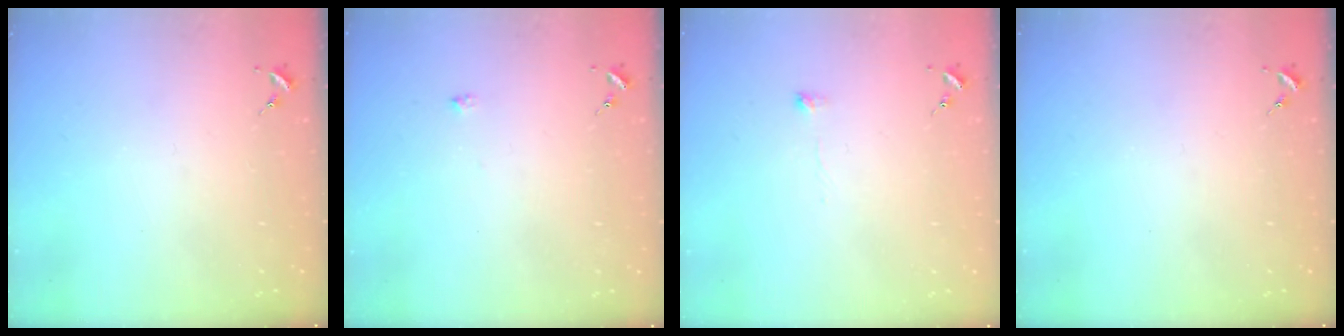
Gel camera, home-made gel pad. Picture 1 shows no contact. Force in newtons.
{"total": 4.3, "press": 4.3, "slide": 0.2}
{"total": 5.0, "press": 5.0, "slide": 0.3}
{"total": 0.0}